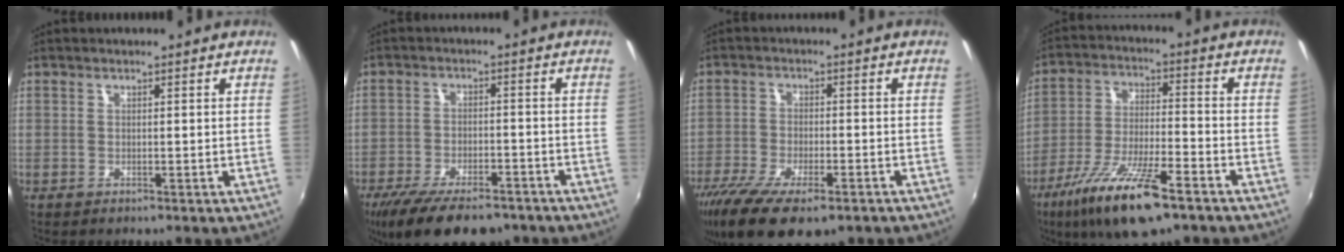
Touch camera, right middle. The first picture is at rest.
{"total": 15.9, "force": [-11.8, 5.9, 8.8], "torque": [-0.185, -0.035, -0.183]}
{"total": 15.1, "force": [-10.2, 5.2, 9.9], "torque": [-0.208, -0.051, -0.166]}
{"total": 15.5, "force": [-10.0, 3.7, 11.2], "torque": [-0.226, -0.039, -0.183]}